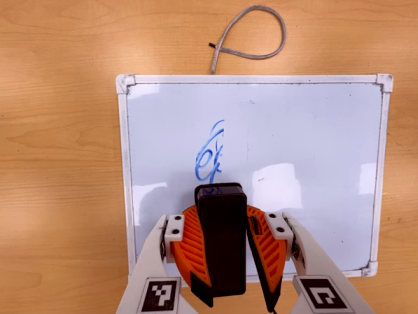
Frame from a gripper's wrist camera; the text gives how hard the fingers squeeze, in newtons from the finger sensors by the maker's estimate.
{"total": 11.3, "left": 11.2, "right": 11.4}